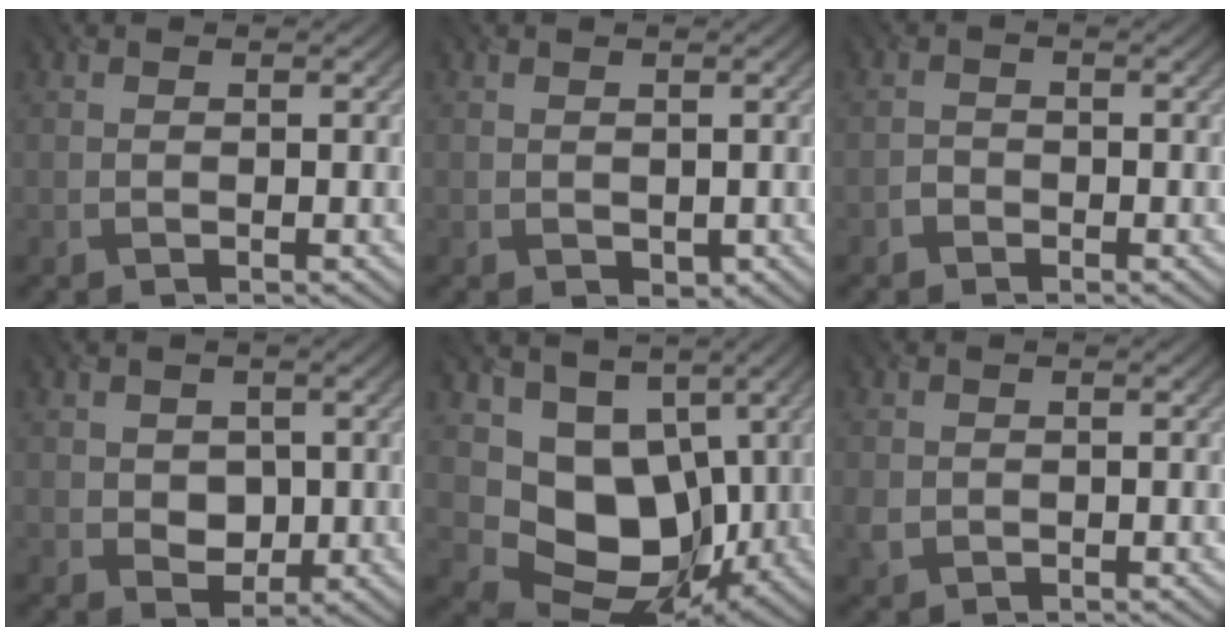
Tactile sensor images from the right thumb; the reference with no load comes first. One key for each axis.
{"total": 1.1, "fx": 0.2, "fy": 0.9, "fz": 0.5, "tx": -0.014, "ty": -0.007, "tz": 0.008}
{"total": 1.3, "fx": -0.9, "fy": 0.9, "fz": 0.2, "tx": 0.000, "ty": 0.004, "tz": -0.020}
{"total": 3.5, "fx": 0.4, "fy": 3.0, "fz": 1.8, "tx": -0.043, "ty": -0.009, "tz": 0.004}
{"total": 11.3, "fx": 0.9, "fy": 8.8, "fz": 7.1, "tx": -0.135, "ty": -0.029, "tz": 0.015}
{"total": 1.6, "fx": -0.2, "fy": 1.5, "fz": 0.6, "tx": -0.019, "ty": -0.007, "tz": -0.004}